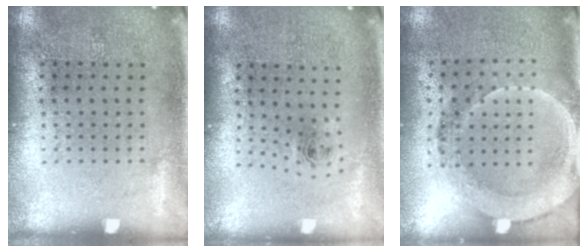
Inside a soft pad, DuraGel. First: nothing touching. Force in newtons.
{"total": 0.9, "press": 0.4, "slide": 0.8}
{"total": 1.8, "press": 1.6, "slide": 0.8}